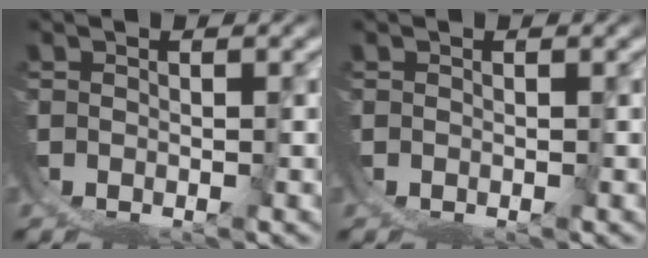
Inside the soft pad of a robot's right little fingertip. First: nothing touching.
{"total": 0.0}